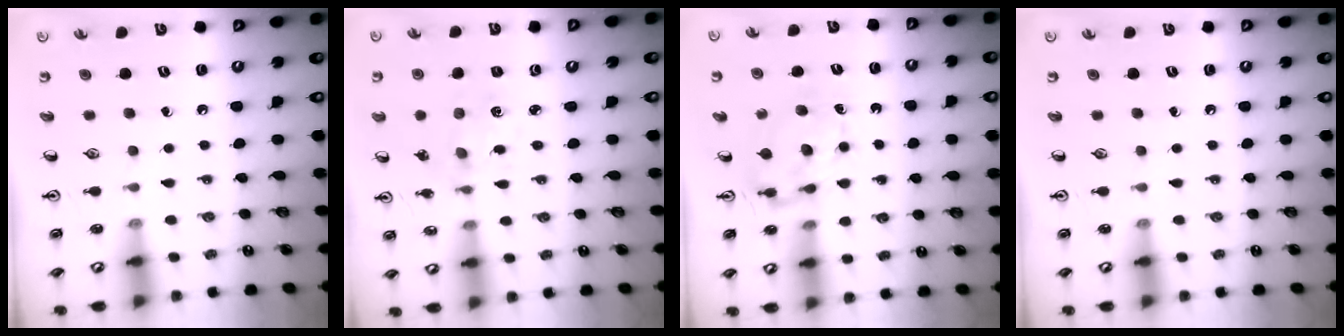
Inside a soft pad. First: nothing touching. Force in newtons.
{"total": 1.1, "press": 1.1, "slide": 0.3}
{"total": 6.5, "press": 6.5, "slide": 0.7}
{"total": 0.0}